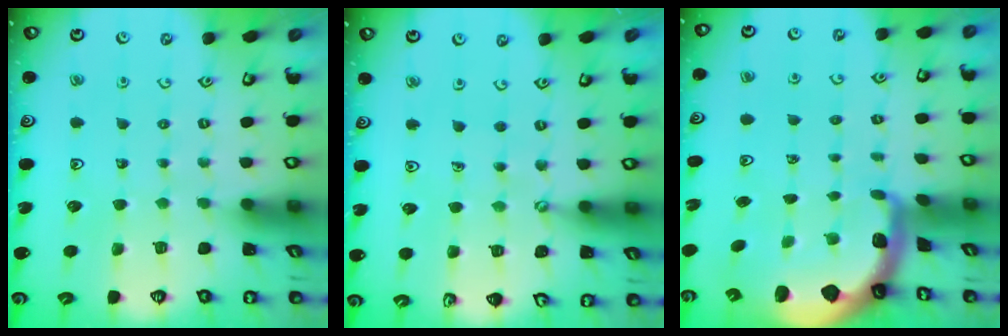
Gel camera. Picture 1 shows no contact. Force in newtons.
{"total": 1.6, "press": 1.6, "slide": 0.1}
{"total": 1.9, "press": 1.9, "slide": 0.4}